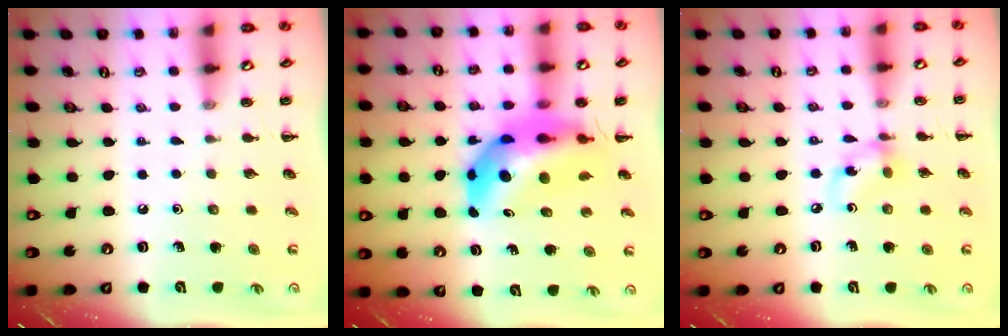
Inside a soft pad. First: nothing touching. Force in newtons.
{"total": 12.8, "press": 12.3, "slide": 3.8}
{"total": 7.4, "press": 7.4, "slide": 0.9}